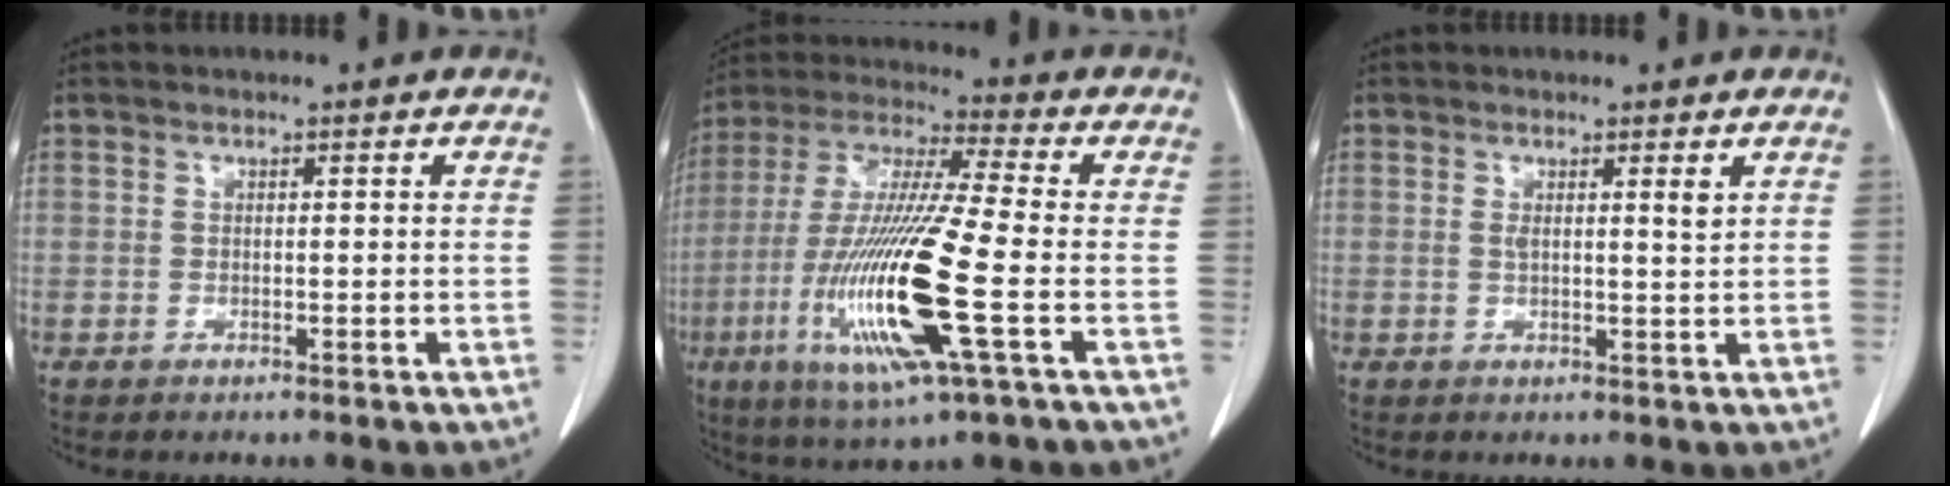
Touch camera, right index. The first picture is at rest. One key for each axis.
{"total": 18.9, "fx": -5.1, "fy": 0.8, "fz": 18.1, "tx": -0.386, "ty": -0.023, "tz": -0.097}
{"total": 2.0, "fx": 0.9, "fy": 0.0, "fz": 1.8, "tx": -0.035, "ty": -0.003, "tz": 0.016}